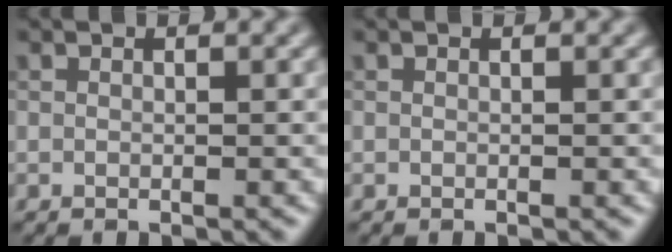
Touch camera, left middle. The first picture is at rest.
{"total": 0.0}